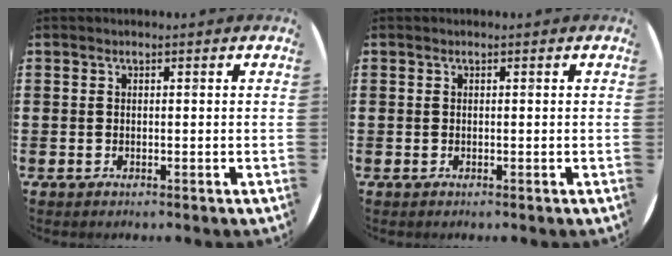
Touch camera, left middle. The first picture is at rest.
{"total": 0.0}